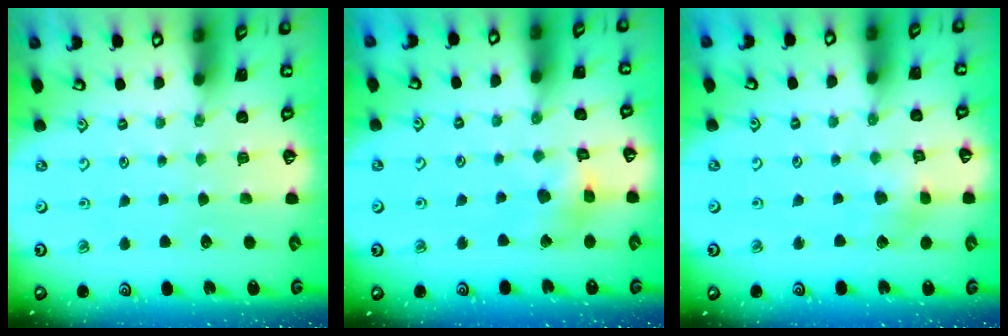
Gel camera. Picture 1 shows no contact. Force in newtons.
{"total": 10.2, "press": 10.1, "slide": 1.0}
{"total": 4.8, "press": 4.8, "slide": 0.4}